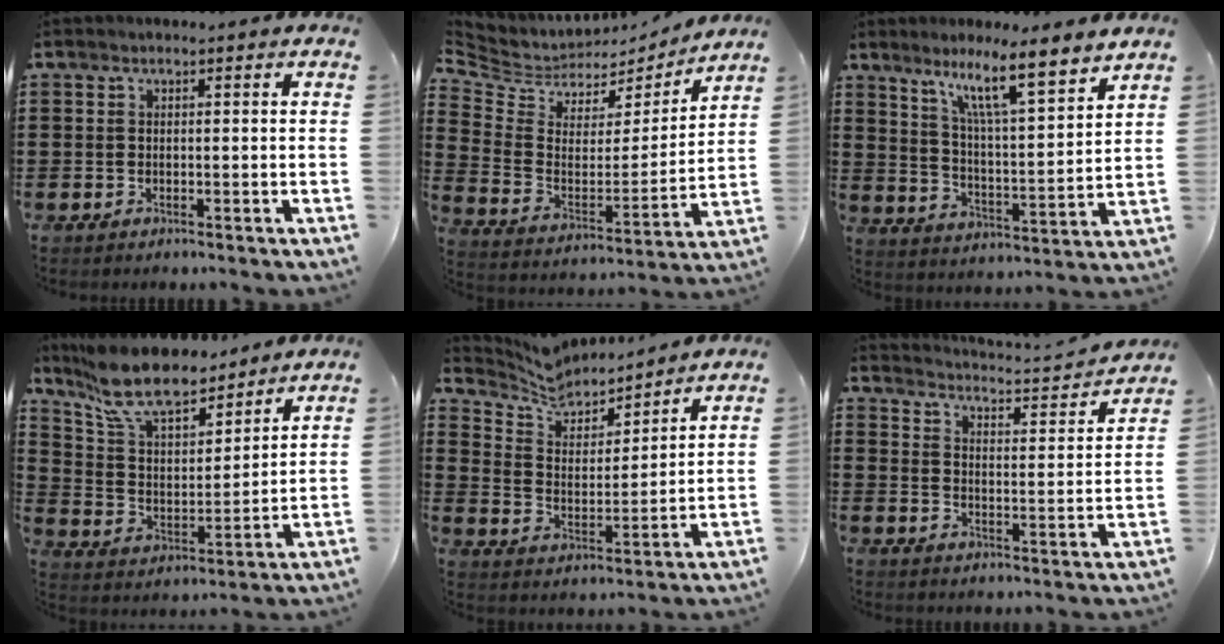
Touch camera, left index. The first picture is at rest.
{"total": 4.8, "force": [3.9, 2.7, 0.7], "torque": [-0.048, -0.032, 0.065]}
{"total": 10.5, "force": [7.9, 1.0, 6.8], "torque": [-0.131, -0.041, 0.130]}
{"total": 11.2, "force": [9.7, 2.9, 4.6], "torque": [-0.132, -0.045, 0.178]}
{"total": 6.2, "force": [5.8, 1.7, 1.3], "torque": [-0.059, -0.037, 0.100]}
{"total": 2.3, "force": [2.3, 0.0, 0.4], "torque": [-0.027, -0.028, 0.029]}